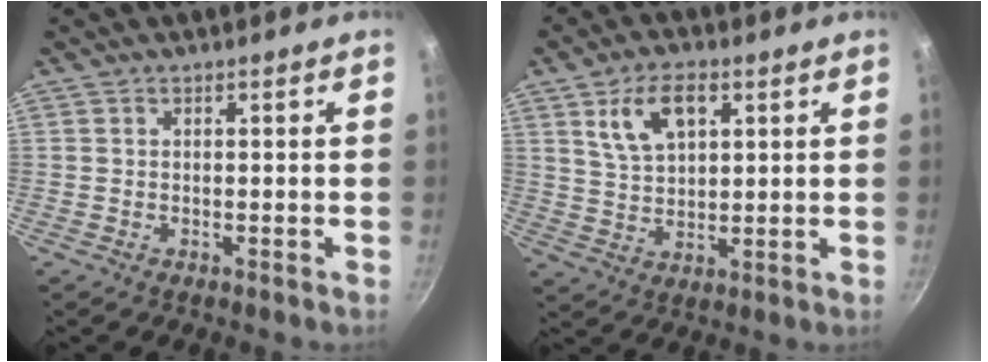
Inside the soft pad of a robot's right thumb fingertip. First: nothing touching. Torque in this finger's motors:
{"motor_torque": [-1.04, 1.38, 1.01, 0.90, 0.07]}